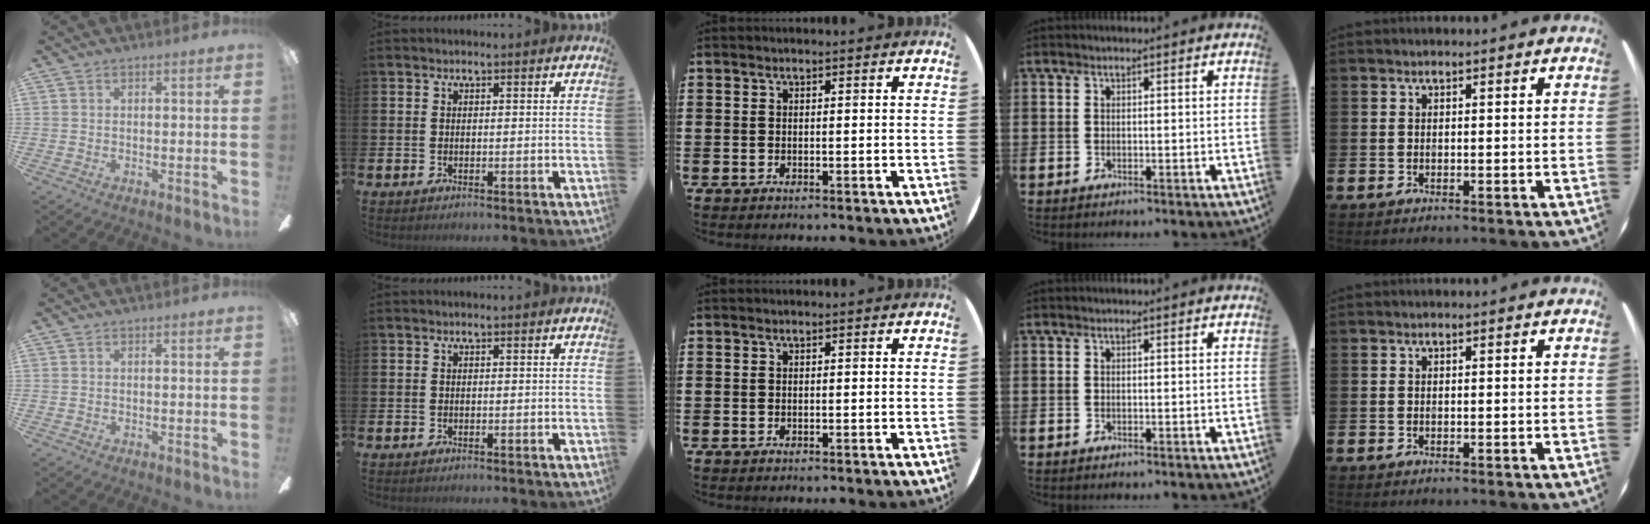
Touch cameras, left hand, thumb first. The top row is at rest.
{}